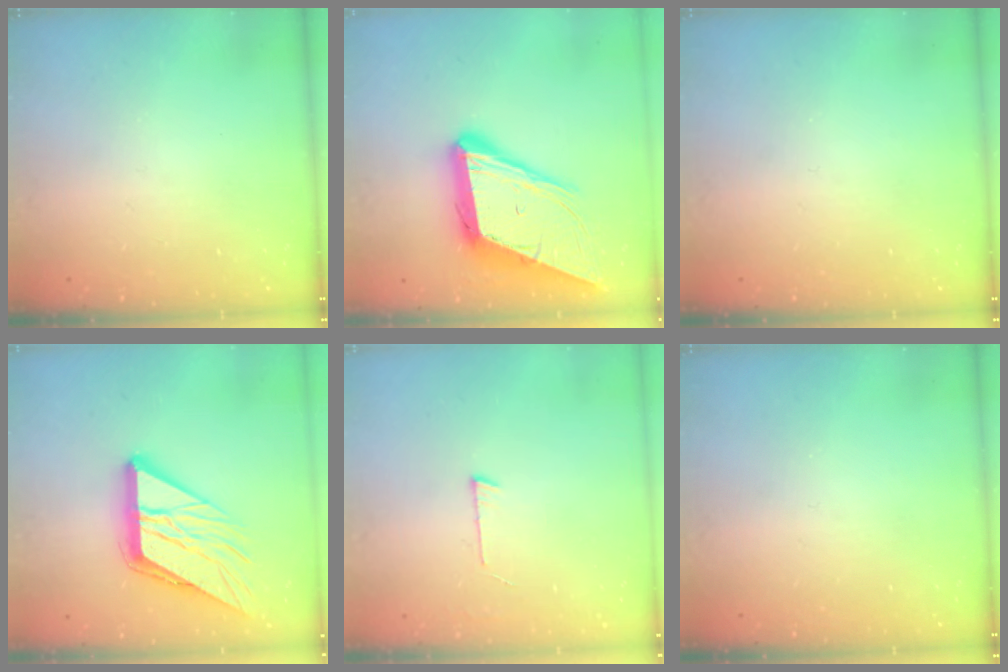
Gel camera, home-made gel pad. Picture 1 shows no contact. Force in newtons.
{"total": 17.7, "press": 17.2, "slide": 4.0}
{"total": 0.0}
{"total": 18.8, "press": 18.6, "slide": 2.2}
{"total": 4.2, "press": 4.2, "slide": 0.4}
{"total": 0.0}